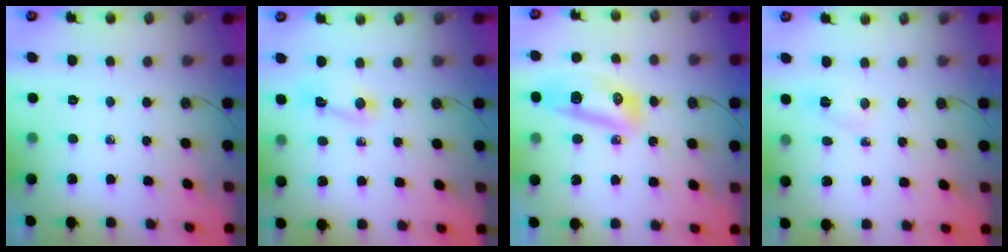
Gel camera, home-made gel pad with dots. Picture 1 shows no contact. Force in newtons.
{"total": 2.5, "press": 2.5, "slide": 0.3}
{"total": 14.2, "press": 11.9, "slide": 7.8}
{"total": 2.2, "press": 2.2, "slide": 0.2}